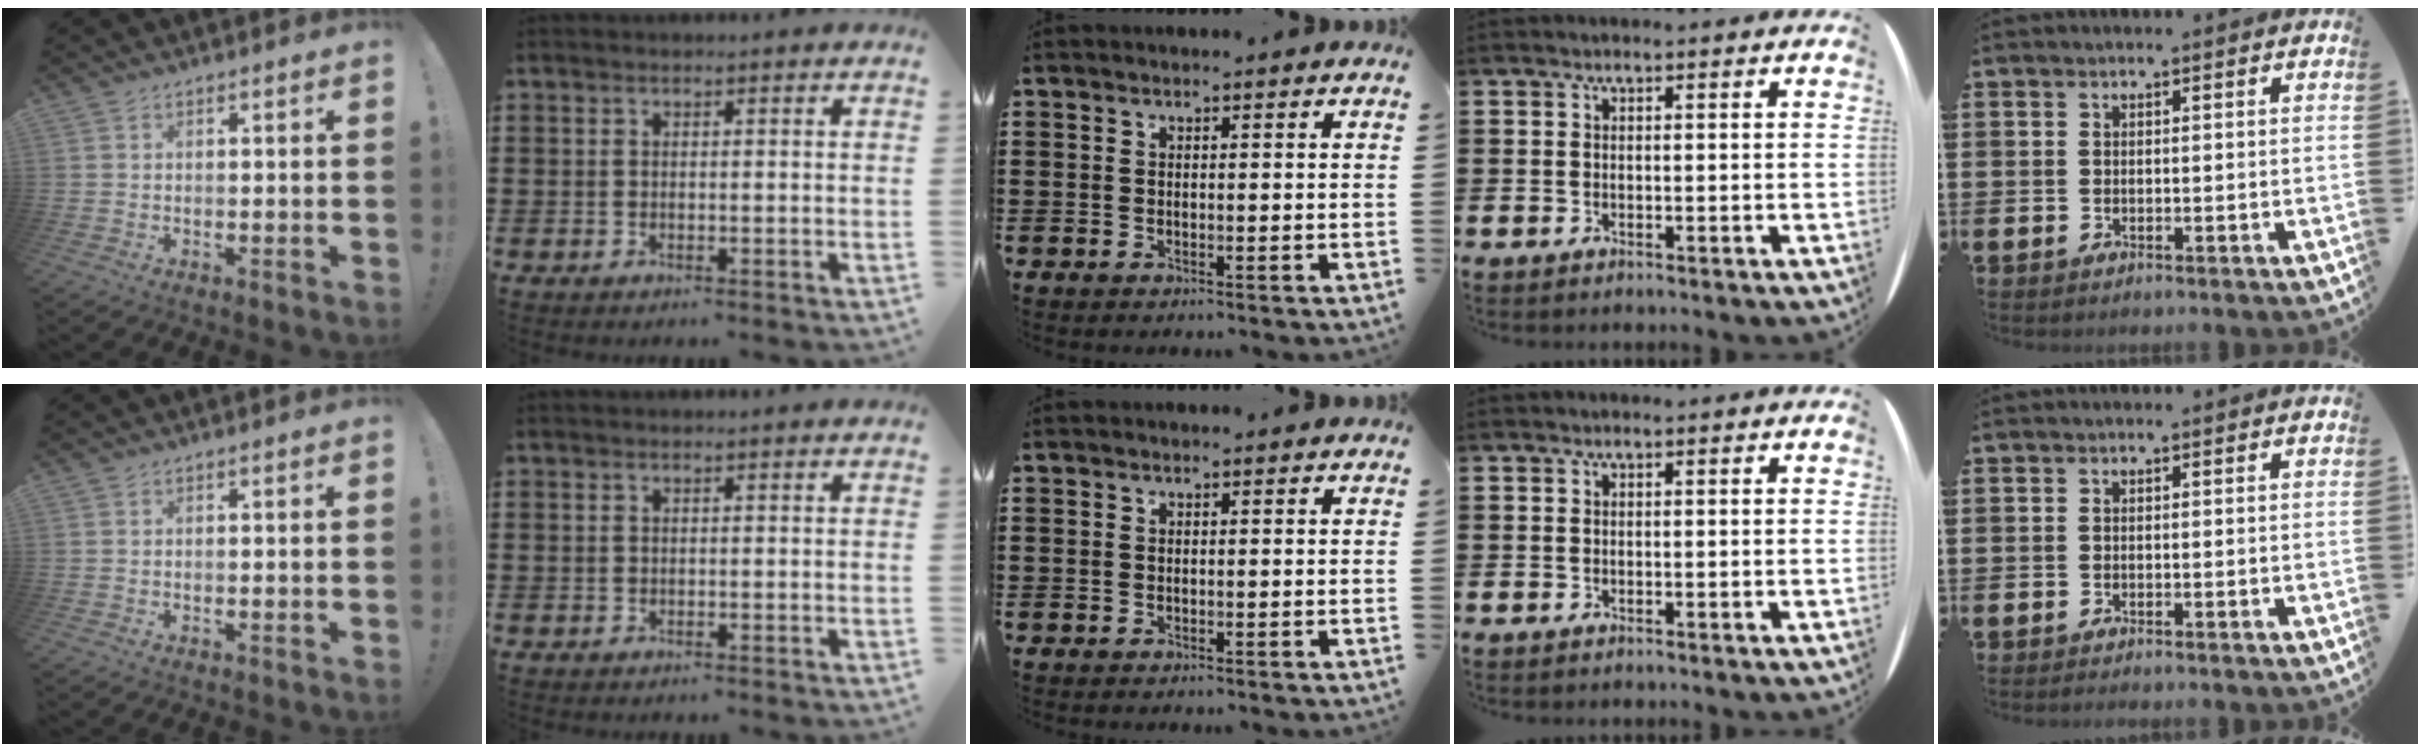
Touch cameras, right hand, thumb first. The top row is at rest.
{}